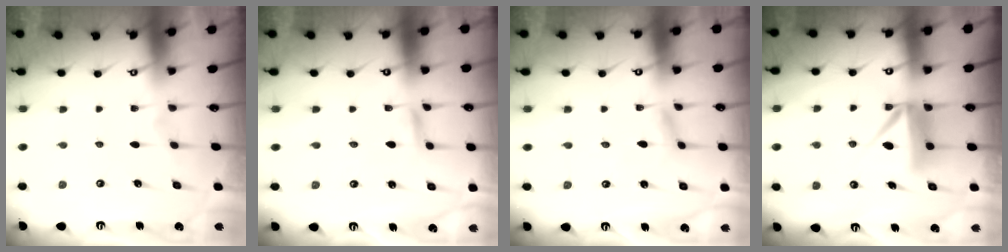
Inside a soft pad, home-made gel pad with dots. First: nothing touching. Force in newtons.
{"total": 2.1, "press": 2.1, "slide": 0.1}
{"total": 2.3, "press": 2.3, "slide": 0.2}
{"total": 8.5, "press": 8.5, "slide": 0.8}